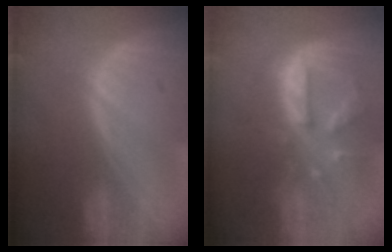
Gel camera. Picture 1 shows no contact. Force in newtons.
{"total": 10.8, "press": 9.5, "slide": 5.1}